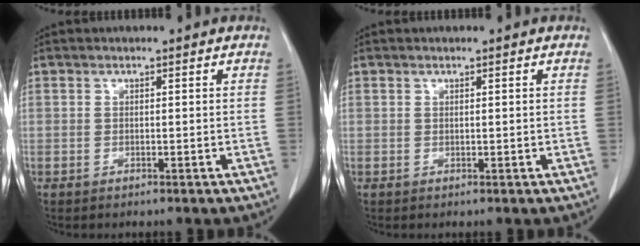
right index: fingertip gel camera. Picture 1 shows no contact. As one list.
[{"total": 0.0}]